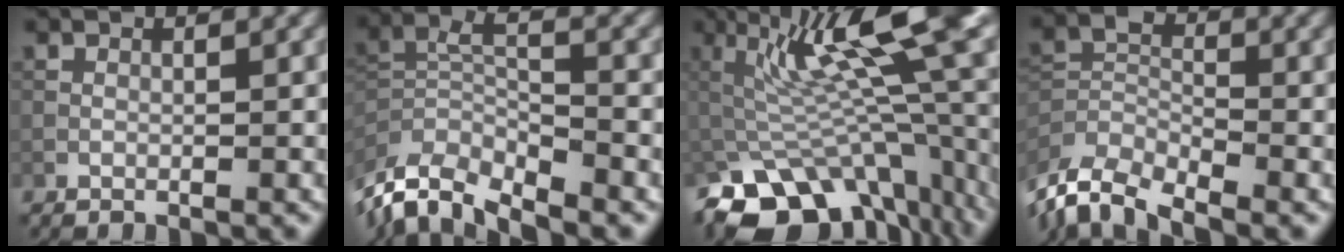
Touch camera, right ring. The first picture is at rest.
{"total": 9.5, "force": [-6.7, 2.8, 6.1], "torque": [-0.128, -0.002, -0.117]}
{"total": 12.2, "force": [-3.9, 4.7, 10.6], "torque": [-0.164, 0.003, -0.044]}
{"total": 7.6, "force": [-6.1, 2.8, 3.5], "torque": [-0.072, -0.009, -0.123]}